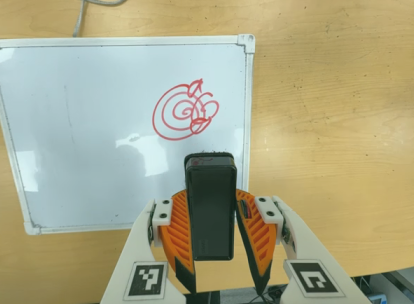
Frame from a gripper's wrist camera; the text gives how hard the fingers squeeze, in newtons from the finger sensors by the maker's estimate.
{"total": 7.0, "left": 5.6, "right": 8.4}